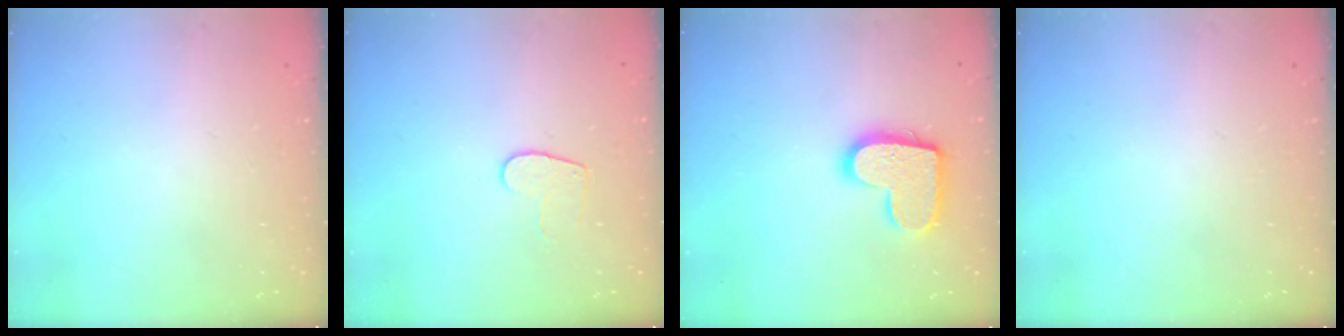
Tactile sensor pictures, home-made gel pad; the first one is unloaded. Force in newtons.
{"total": 6.4, "press": 6.4, "slide": 0.6}
{"total": 14.6, "press": 14.6, "slide": 0.9}
{"total": 0.0}